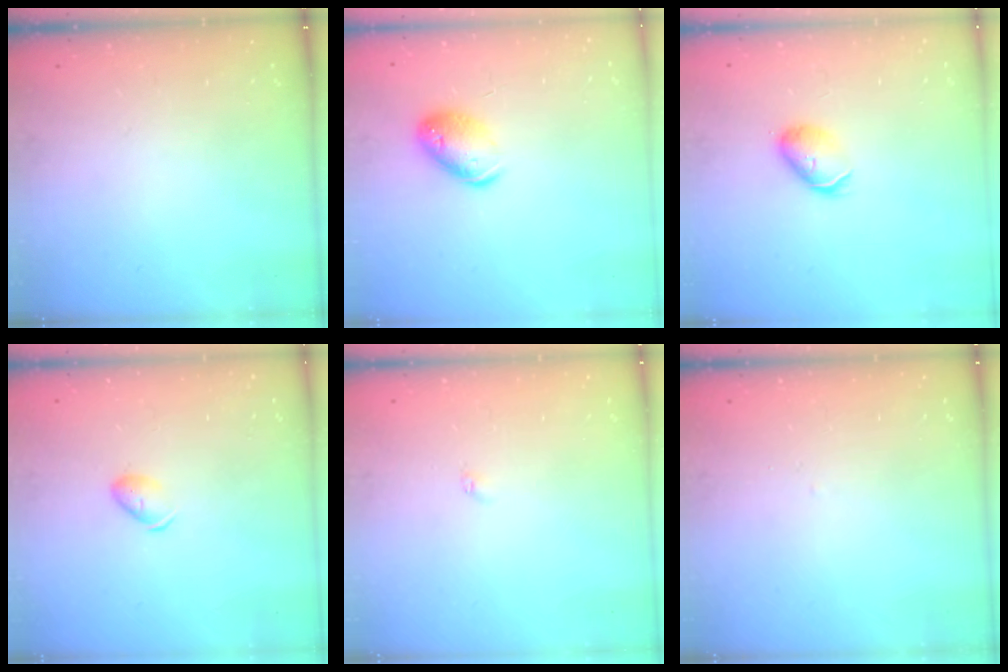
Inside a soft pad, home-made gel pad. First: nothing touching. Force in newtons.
{"total": 11.9, "press": 11.7, "slide": 2.1}
{"total": 6.1, "press": 6.1, "slide": 0.3}
{"total": 5.4, "press": 5.4, "slide": 0.7}
{"total": 2.0, "press": 1.9, "slide": 0.4}
{"total": 1.6, "press": 1.6, "slide": 0.3}